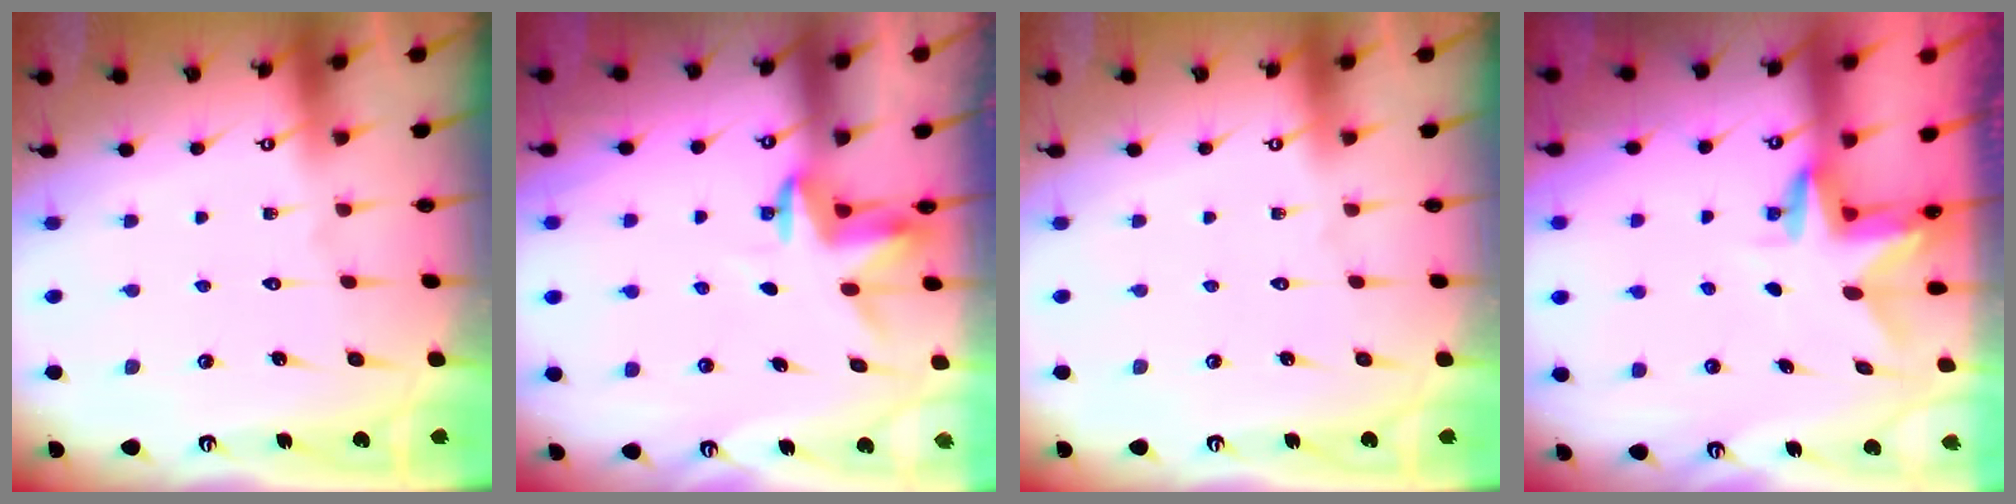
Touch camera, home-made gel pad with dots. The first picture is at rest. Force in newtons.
{"total": 3.7, "press": 3.7, "slide": 0.2}
{"total": 0.0}
{"total": 3.1, "press": 3.0, "slide": 0.2}